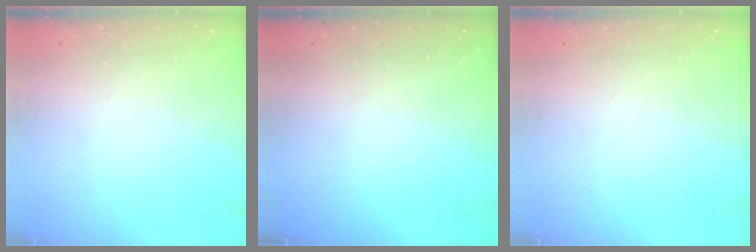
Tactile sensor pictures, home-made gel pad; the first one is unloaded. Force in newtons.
{"total": 0.0}
{"total": 0.0}